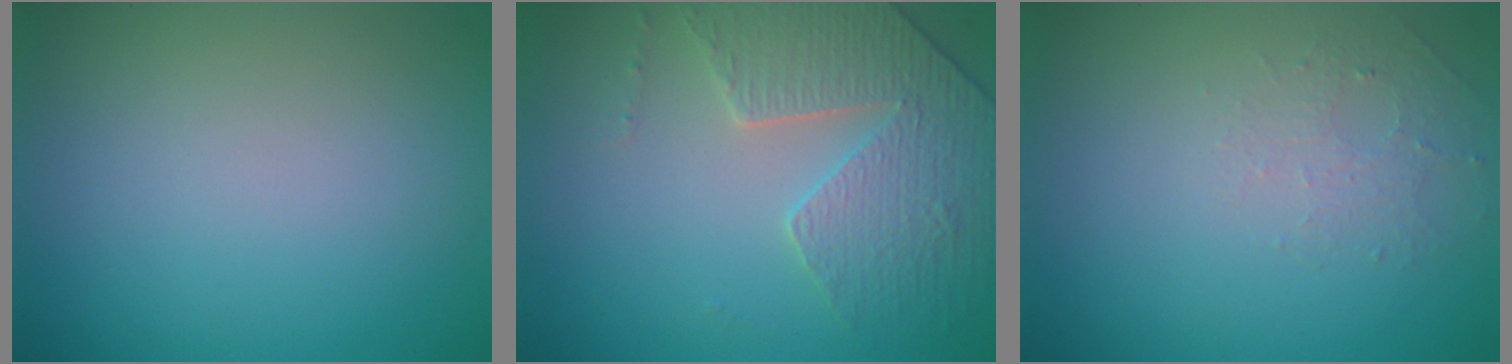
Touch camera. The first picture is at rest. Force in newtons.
{"total": 4.0, "press": 3.9, "slide": 1.0}
{"total": 1.3, "press": 0.7, "slide": 1.2}